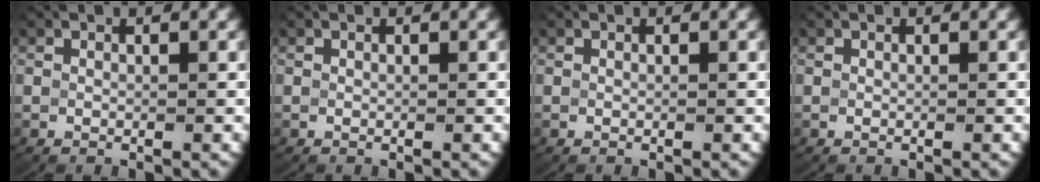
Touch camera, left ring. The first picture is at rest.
{"total": 0.0}
{"total": 0.0}
{"total": 0.0}